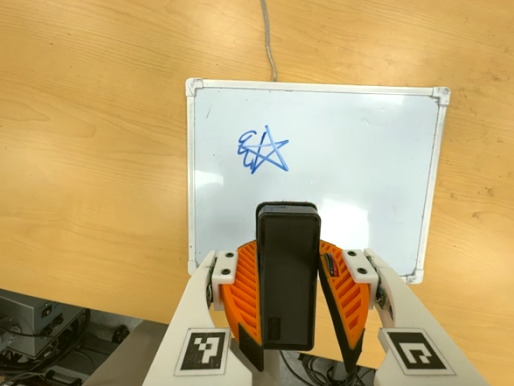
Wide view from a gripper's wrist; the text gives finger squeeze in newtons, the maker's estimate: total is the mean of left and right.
{"total": 5.8, "left": 4.2, "right": 7.4}